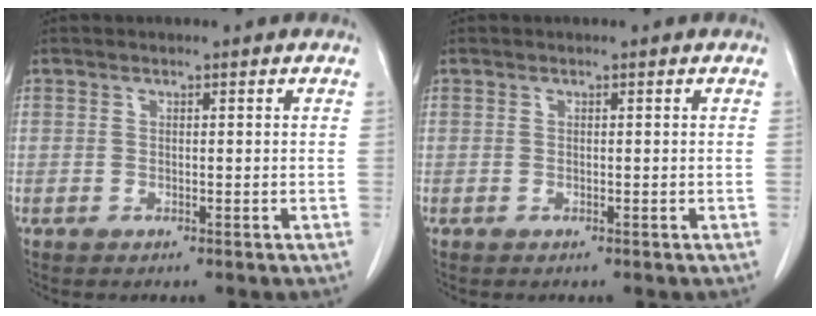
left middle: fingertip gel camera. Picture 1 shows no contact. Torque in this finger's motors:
{"motor_torque": [-0.06, 0.00, 0.02, 0.00]}